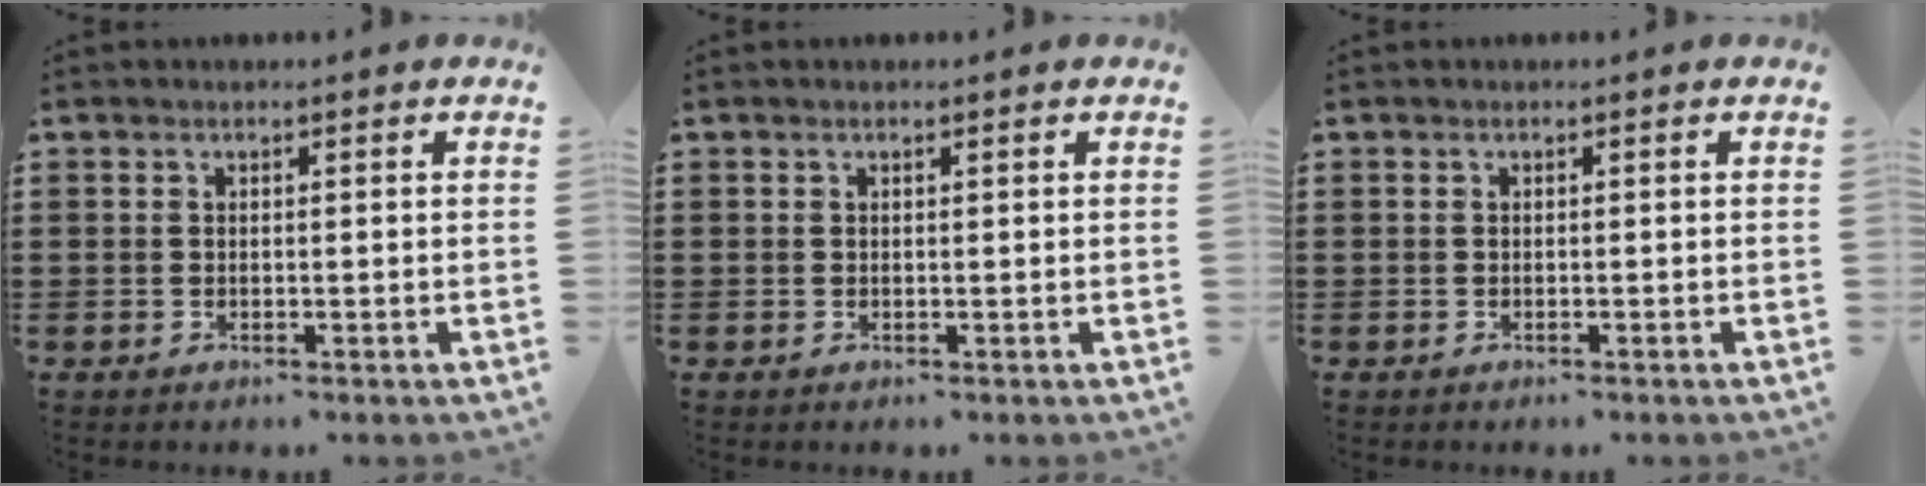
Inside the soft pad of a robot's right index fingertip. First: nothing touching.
{"total": 0.0}
{"total": 0.0}